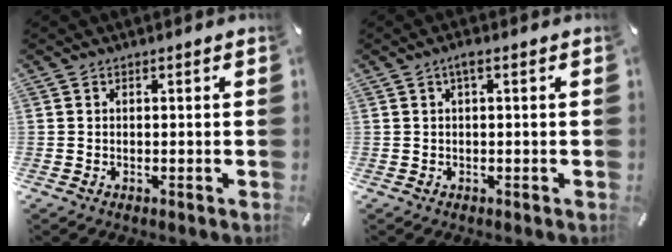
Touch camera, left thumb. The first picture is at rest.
{"total": 1.8, "force": [0.3, 0.3, 1.8], "torque": [-0.032, 0.001, 0.004]}